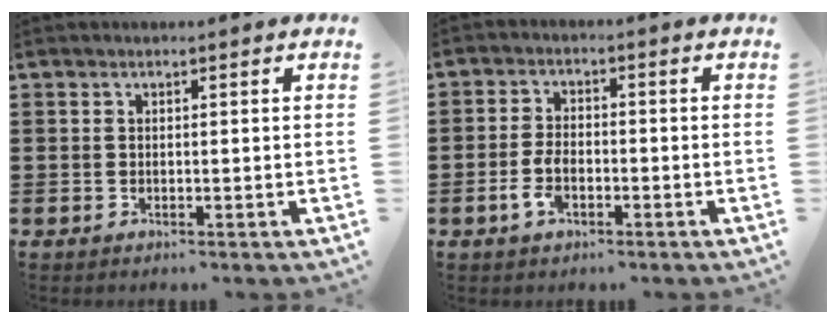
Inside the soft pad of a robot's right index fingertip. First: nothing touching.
{"total": 4.0, "force": [-1.6, 2.1, 3.0], "torque": [-0.075, -0.005, -0.034]}